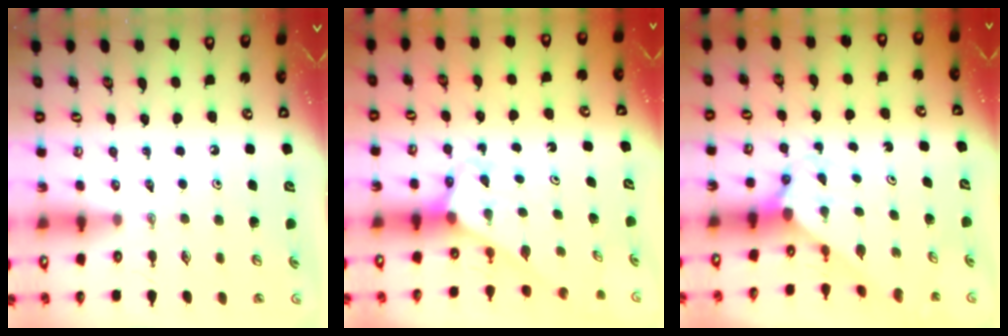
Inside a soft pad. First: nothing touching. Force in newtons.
{"total": 2.7, "press": 2.7, "slide": 0.1}
{"total": 1.7, "press": 1.7, "slide": 0.2}